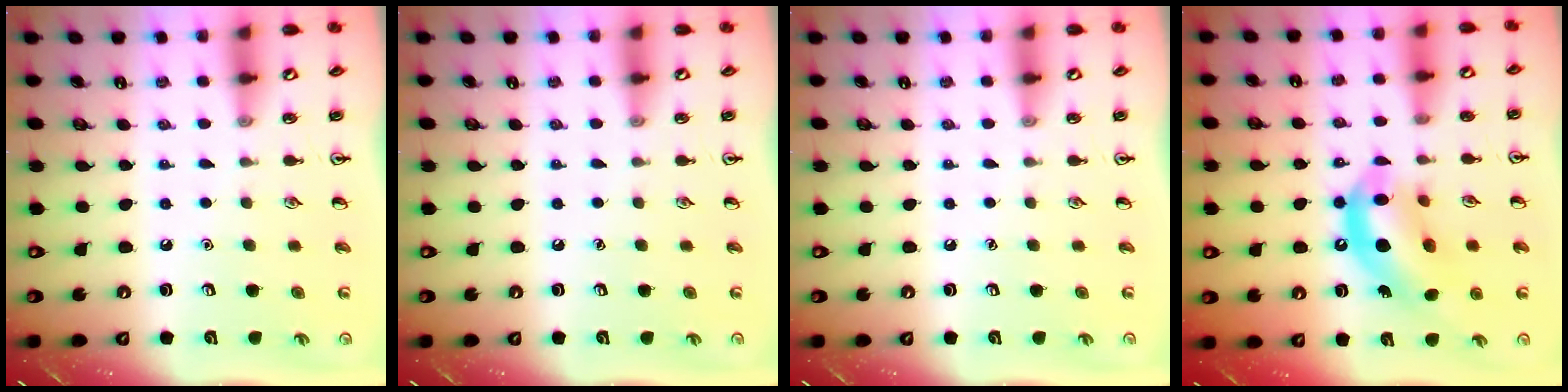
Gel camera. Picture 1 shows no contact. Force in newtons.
{"total": 0.0}
{"total": 0.0}
{"total": 13.3, "press": 12.7, "slide": 3.9}